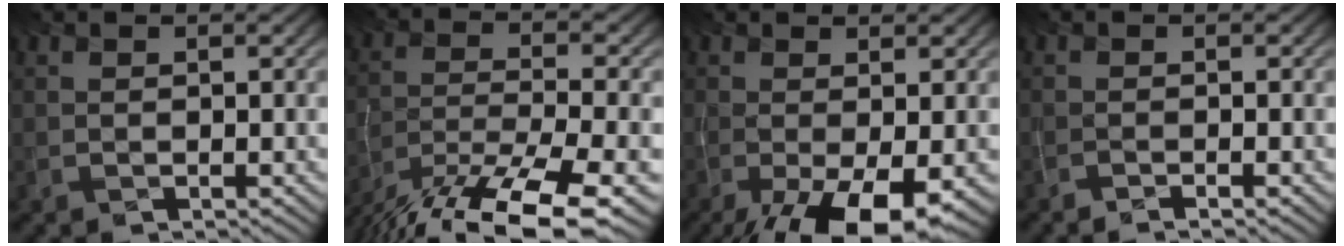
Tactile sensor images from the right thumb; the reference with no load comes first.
{"total": 15.2, "force": [-12.6, 2.7, 8.1], "torque": [-0.145, -0.030, -0.208]}
{"total": 10.1, "force": [-4.7, 3.1, 8.4], "torque": [-0.129, -0.008, -0.075]}
{"total": 1.1, "force": [-1.0, -0.4, 0.1], "torque": [0.003, -0.003, -0.024]}